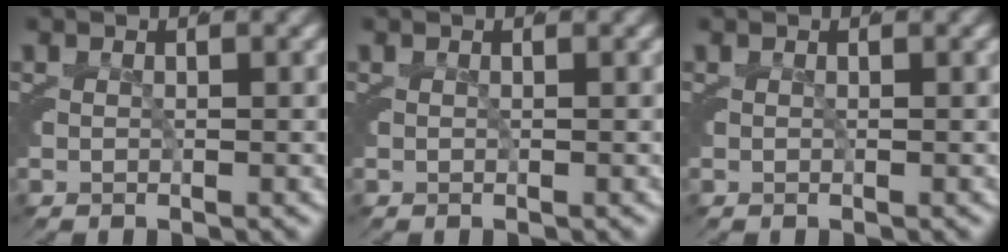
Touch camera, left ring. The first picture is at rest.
{"total": 0.0}
{"total": 0.0}